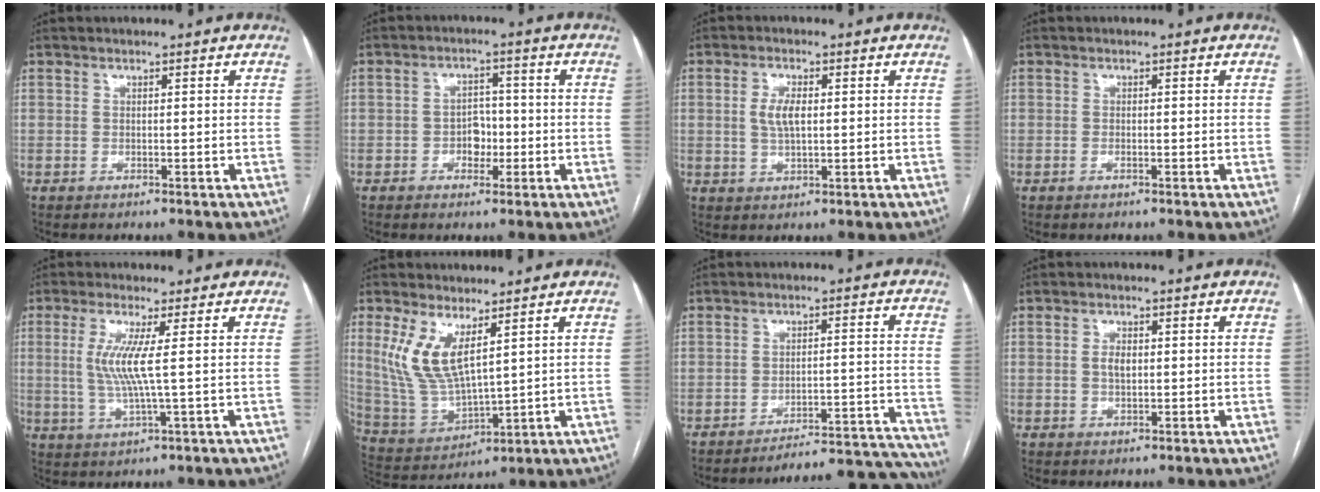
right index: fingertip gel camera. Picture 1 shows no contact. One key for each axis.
{"total": 3.8, "fx": -1.2, "fy": 2.7, "fz": 2.4, "tx": -0.034, "ty": 0.009, "tz": -0.020}
{"total": 4.0, "fx": 0.5, "fy": 1.6, "fz": 3.7, "tx": -0.078, "ty": 0.005, "tz": 0.012}
{"total": 0.6, "fx": -0.3, "fy": 0.1, "fz": 0.5, "tx": -0.010, "ty": 0.000, "tz": -0.006}
{"total": 6.2, "fx": 0.9, "fy": -0.4, "fz": 6.1, "tx": -0.134, "ty": -0.005, "tz": 0.019}
{"total": 9.6, "fx": 4.4, "fy": 3.1, "fz": 7.9, "tx": -0.180, "ty": -0.005, "tz": 0.102}
{"total": 17.4, "fx": -17.3, "fy": -0.8, "fz": 1.6, "tx": 0.018, "ty": 0.021, "tz": -0.220}
{"total": 2.2, "fx": 0.2, "fy": 1.1, "fz": 1.9, "tx": -0.036, "ty": 0.002, "tz": 0.003}